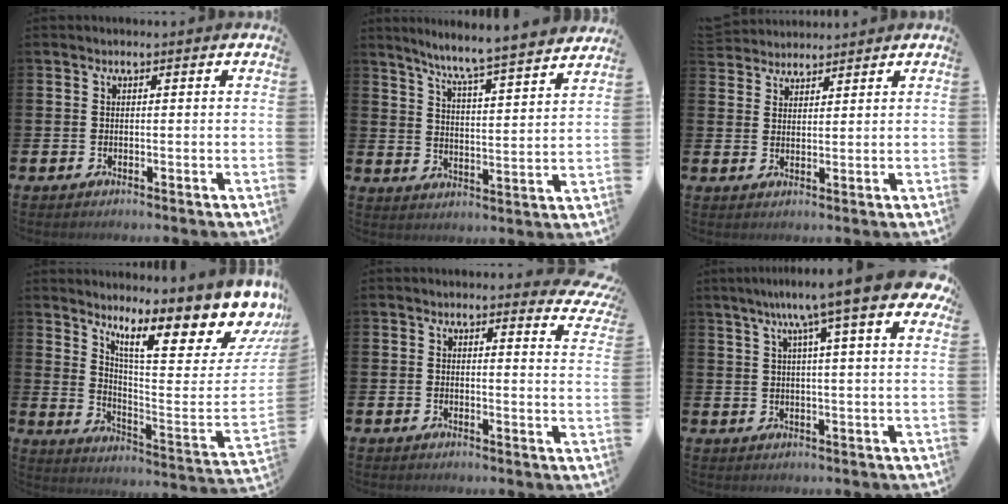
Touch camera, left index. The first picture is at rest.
{"total": 7.1, "force": [6.7, -0.6, 2.2], "torque": [-0.062, -0.057, 0.111]}
{"total": 3.1, "force": [3.0, 0.6, -0.3], "torque": [-0.002, -0.011, 0.057]}
{"total": 11.5, "force": [8.7, 3.0, 6.8], "torque": [-0.109, -0.090, 0.135]}
{"total": 2.5, "force": [2.4, 0.6, 0.4], "torque": [0.006, -0.015, 0.037]}
{"total": 9.4, "force": [6.3, 1.0, 6.8], "torque": [-0.122, -0.022, 0.101]}